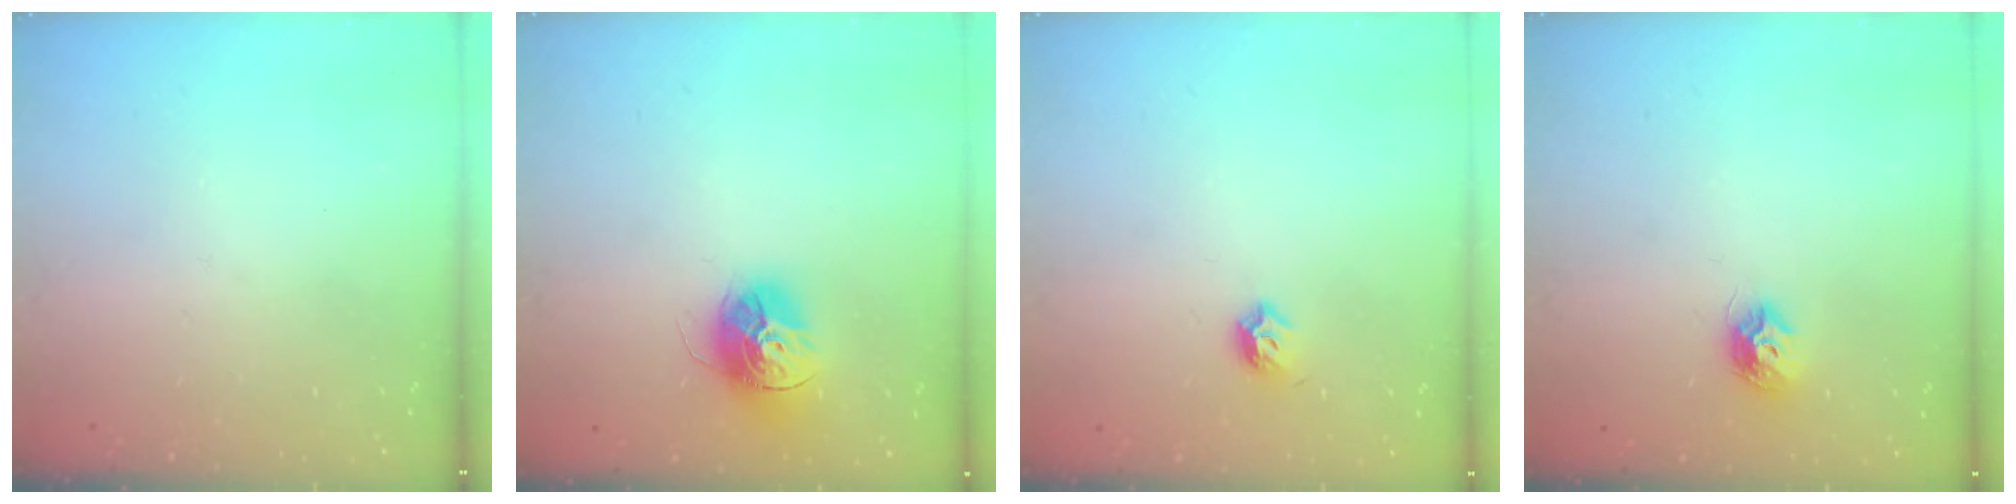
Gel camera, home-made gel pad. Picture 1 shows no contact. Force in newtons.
{"total": 13.7, "press": 13.7, "slide": 1.0}
{"total": 4.3, "press": 4.2, "slide": 1.2}
{"total": 8.0, "press": 8.0, "slide": 0.5}